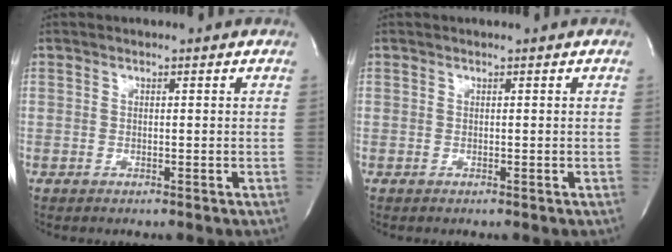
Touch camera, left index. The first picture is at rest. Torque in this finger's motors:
{"motor_torque": [-0.09, -0.15, 0.01, 0.02]}